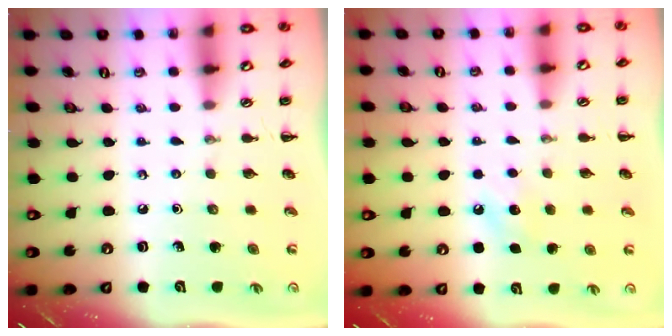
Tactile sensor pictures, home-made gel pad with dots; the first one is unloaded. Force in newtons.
{"total": 5.6, "press": 5.4, "slide": 1.5}